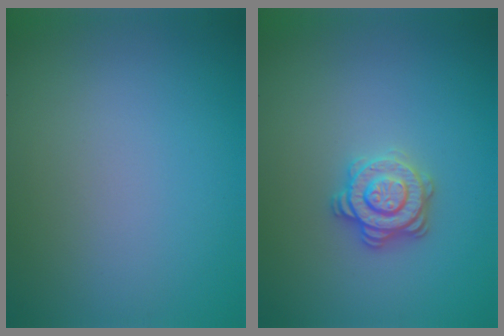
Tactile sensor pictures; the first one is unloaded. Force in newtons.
{"total": 2.9, "press": 2.8, "slide": 0.9}